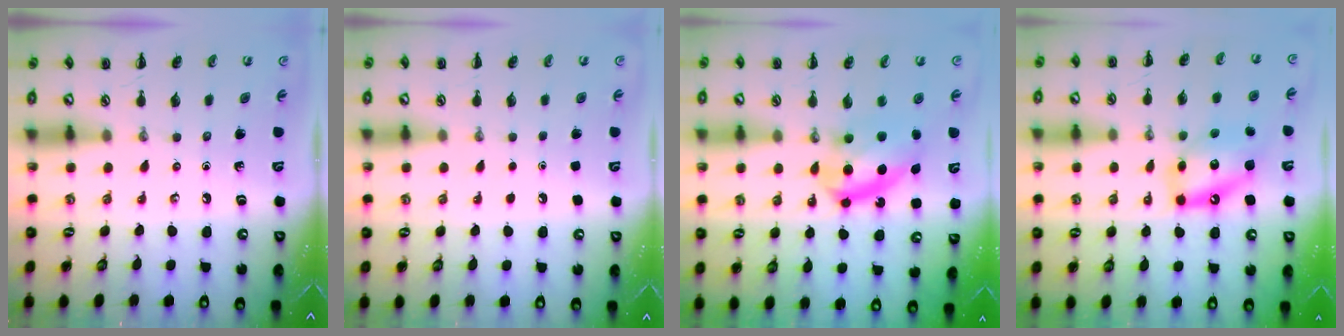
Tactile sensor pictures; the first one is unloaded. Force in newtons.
{"total": 1.6, "press": 1.6, "slide": 0.1}
{"total": 12.4, "press": 12.1, "slide": 2.8}
{"total": 13.0, "press": 12.5, "slide": 3.5}